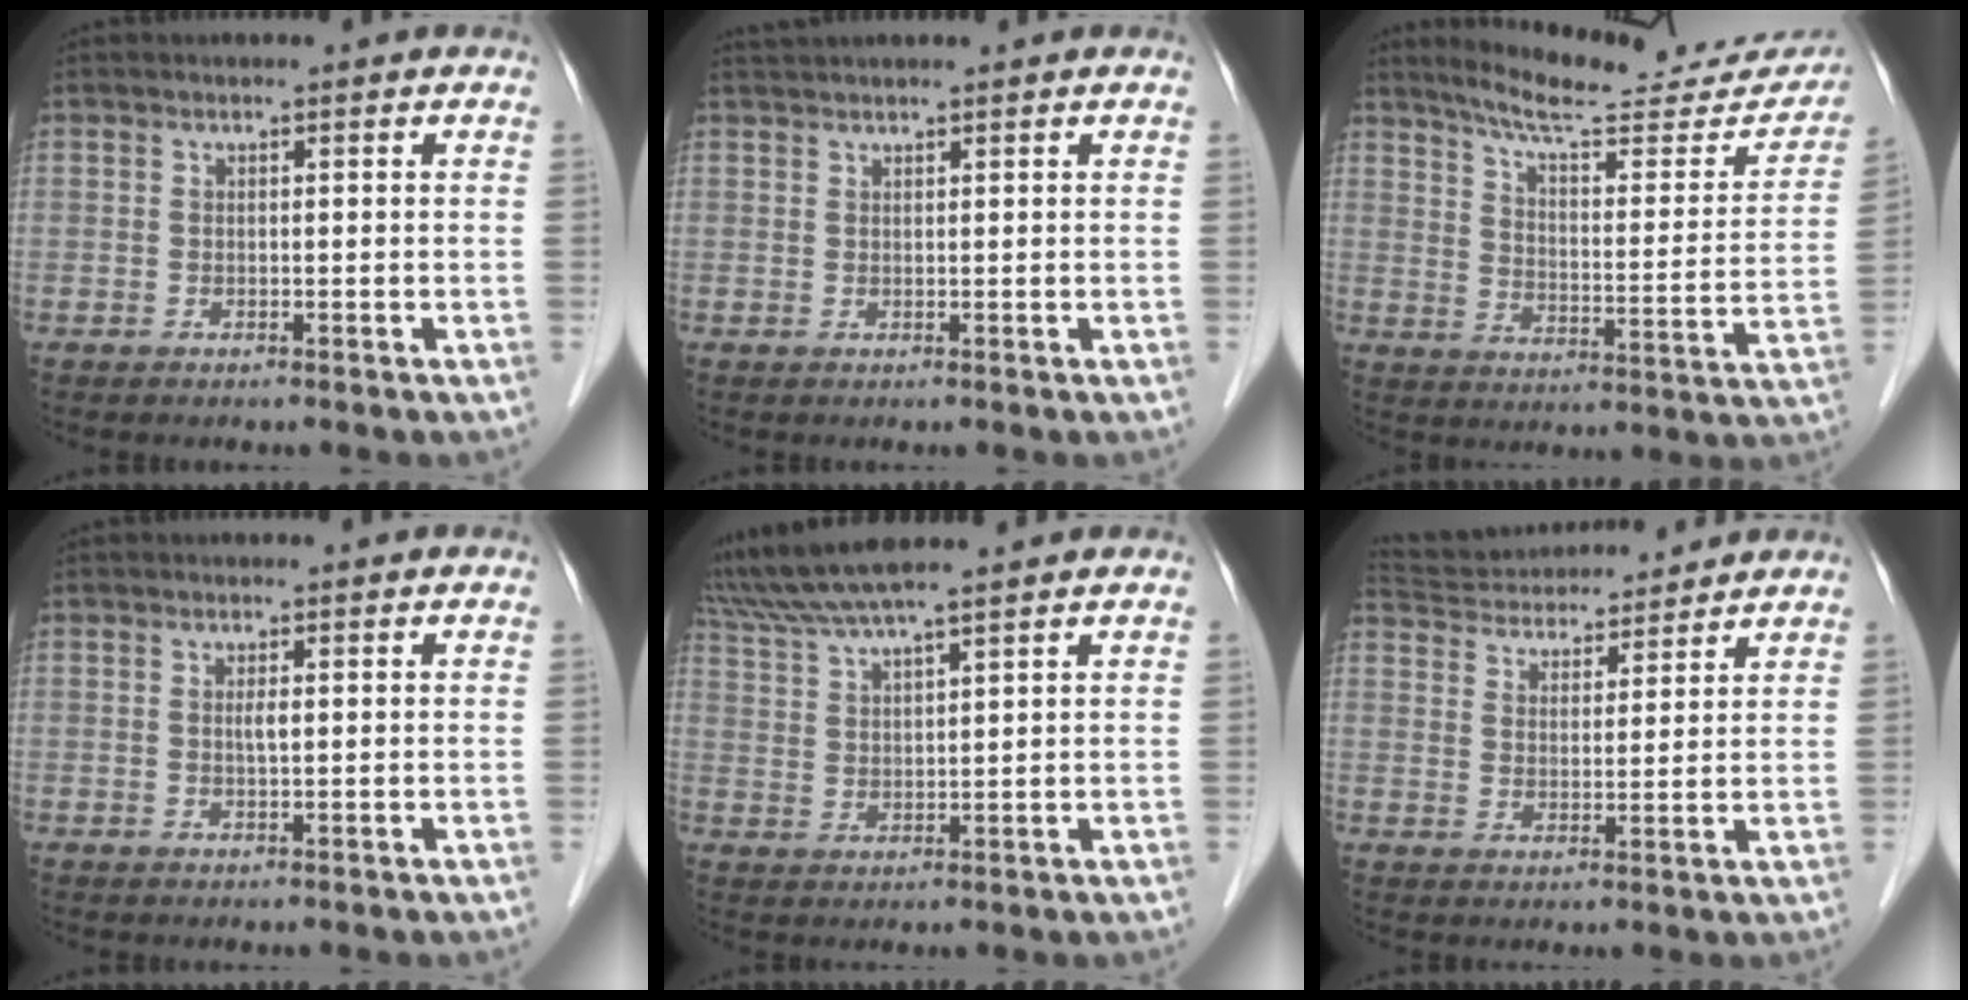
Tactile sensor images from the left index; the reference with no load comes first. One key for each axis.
{"total": 3.1, "fx": 2.9, "fy": -0.1, "fz": 1.2, "tx": -0.015, "ty": 0.033, "tz": 0.053}
{"total": 20.5, "fx": 18.6, "fy": 3.7, "fz": 7.6, "tx": -0.103, "ty": -0.030, "tz": 0.246}
{"total": 1.1, "fx": 0.2, "fy": 0.1, "fz": 1.0, "tx": -0.022, "ty": -0.001, "tz": 0.003}
{"total": 11.0, "fx": 9.6, "fy": -0.5, "fz": 5.3, "tx": -0.108, "ty": 0.033, "tz": 0.173}
{"total": 14.4, "fx": 13.5, "fy": 3.1, "fz": 3.9, "tx": -0.076, "ty": 0.038, "tz": 0.217}